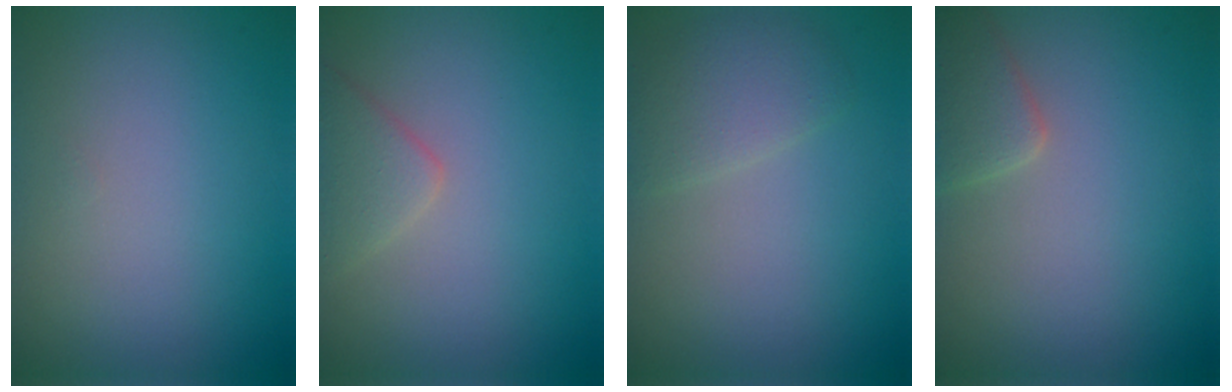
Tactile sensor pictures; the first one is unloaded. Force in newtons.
{"total": 2.2, "press": 2.2, "slide": 0.1}
{"total": 2.4, "press": 2.4, "slide": 0.1}
{"total": 2.4, "press": 2.4, "slide": 0.1}